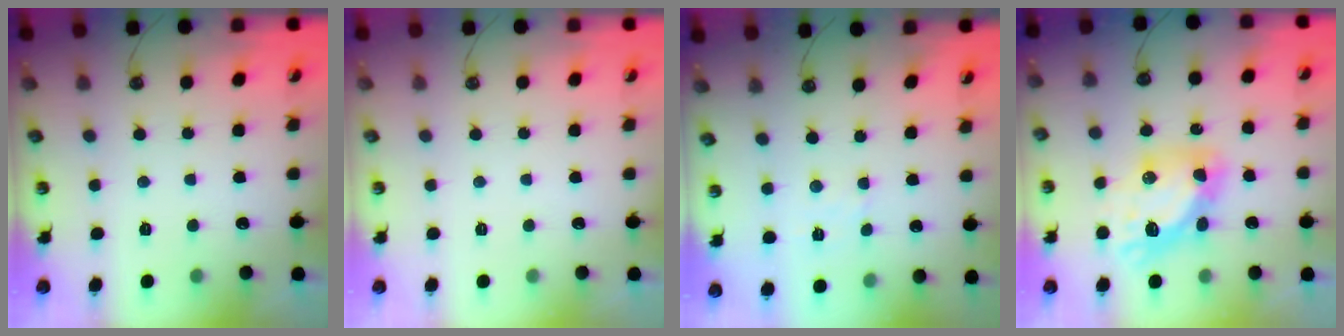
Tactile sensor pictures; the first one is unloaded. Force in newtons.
{"total": 0.0}
{"total": 1.6, "press": 1.5, "slide": 0.4}
{"total": 12.7, "press": 12.7, "slide": 1.3}